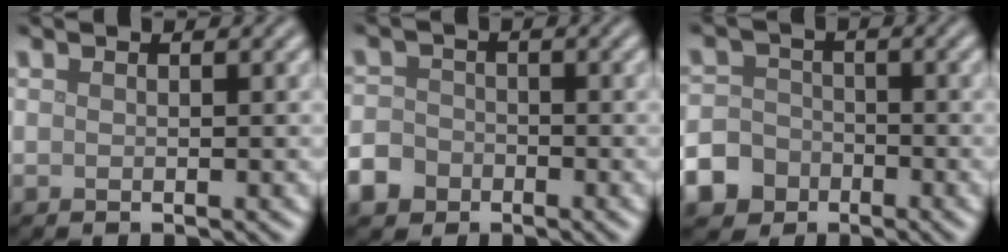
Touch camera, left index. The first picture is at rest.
{"total": 4.4, "force": [-2.7, 3.3, 1.1], "torque": [-0.012, -0.011, -0.056]}
{"total": 7.1, "force": [-4.1, 5.7, 1.4], "torque": [-0.026, -0.019, -0.094]}